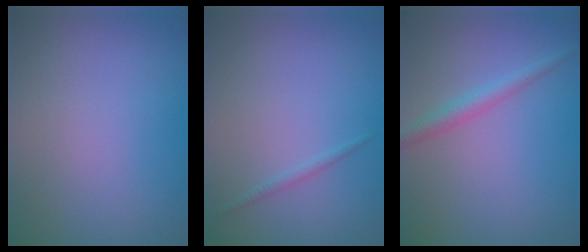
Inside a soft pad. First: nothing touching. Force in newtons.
{"total": 0.7, "press": 0.7, "slide": 0.0}
{"total": 2.1, "press": 2.1, "slide": 0.1}